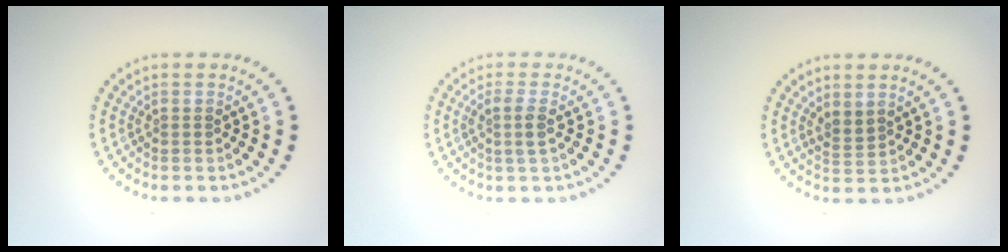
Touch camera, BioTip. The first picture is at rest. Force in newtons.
{"total": 1.7, "press": 1.5, "slide": 0.6}
{"total": 1.5, "press": 1.1, "slide": 1.0}